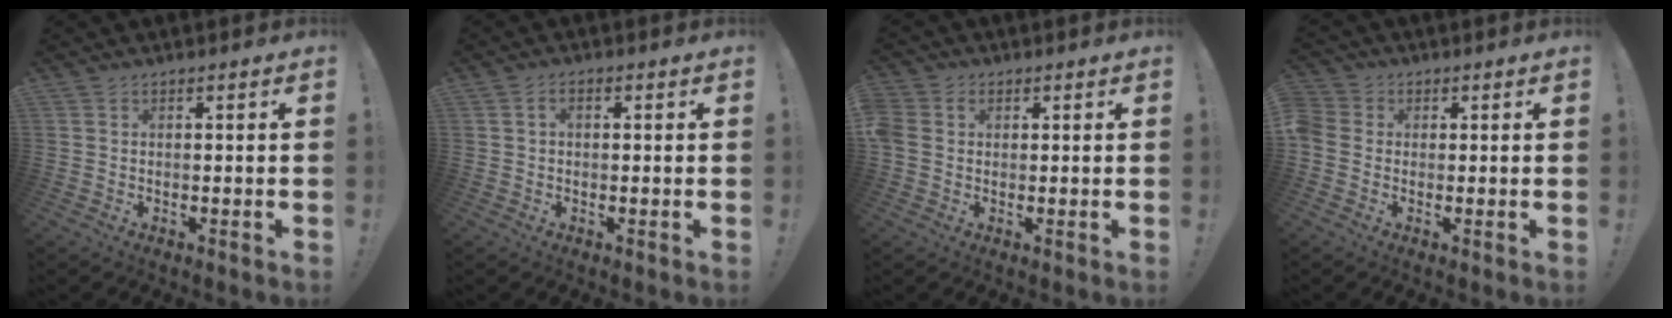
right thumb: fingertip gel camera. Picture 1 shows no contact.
{"total": 1.9, "force": [0.1, 1.3, 1.4], "torque": [-0.021, 0.005, 0.000]}
{"total": 5.1, "force": [1.0, 4.0, 2.9], "torque": [-0.063, 0.002, 0.018]}
{"total": 4.6, "force": [-0.4, 4.1, 1.9], "torque": [-0.046, 0.008, -0.009]}